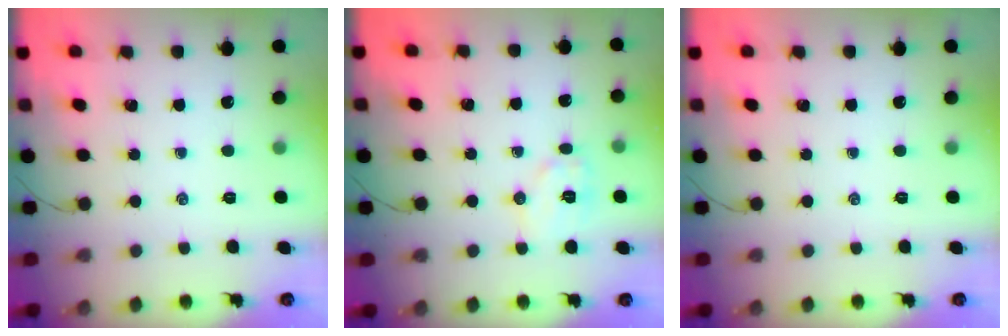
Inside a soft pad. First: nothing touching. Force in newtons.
{"total": 7.5, "press": 7.5, "slide": 0.6}
{"total": 0.0}